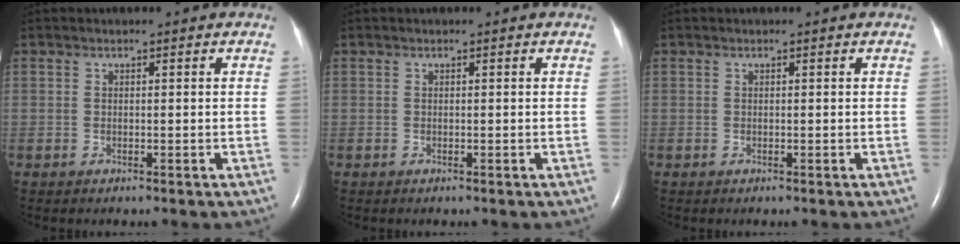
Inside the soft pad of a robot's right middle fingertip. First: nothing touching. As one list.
[{"total": 0.0}, {"total": 0.0}]